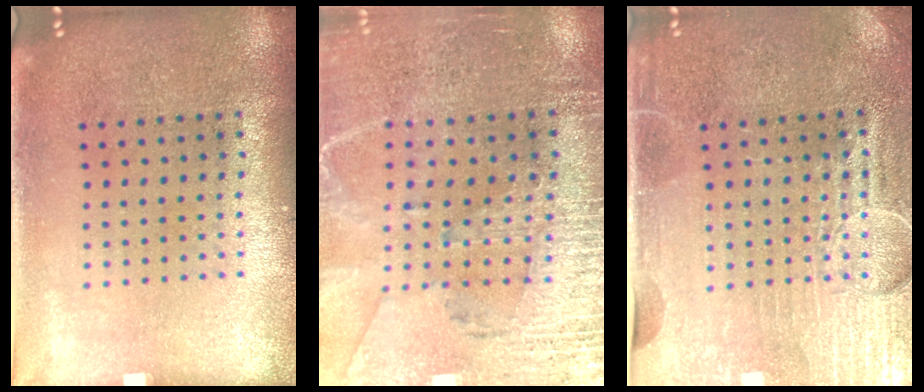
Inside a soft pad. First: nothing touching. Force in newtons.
{"total": 3.1, "press": 2.9, "slide": 1.2}
{"total": 4.5, "press": 4.0, "slide": 1.9}